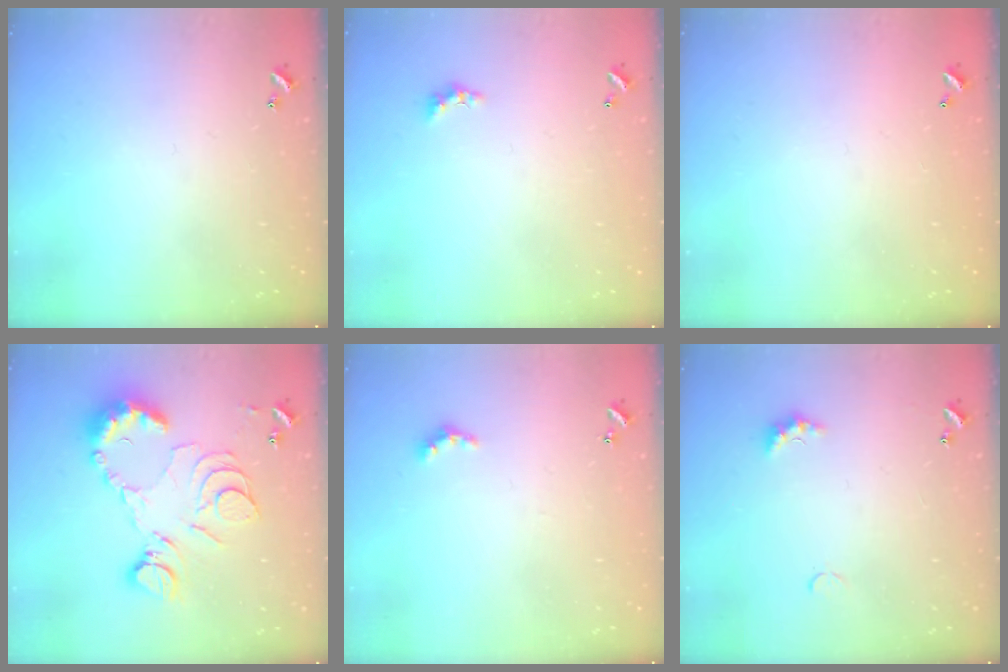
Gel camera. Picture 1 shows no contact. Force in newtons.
{"total": 1.3, "press": 1.2, "slide": 0.5}
{"total": 2.8, "press": 2.8, "slide": 0.1}
{"total": 14.2, "press": 14.2, "slide": 1.3}
{"total": 2.4, "press": 2.3, "slide": 0.5}
{"total": 2.8, "press": 2.8, "slide": 0.7}